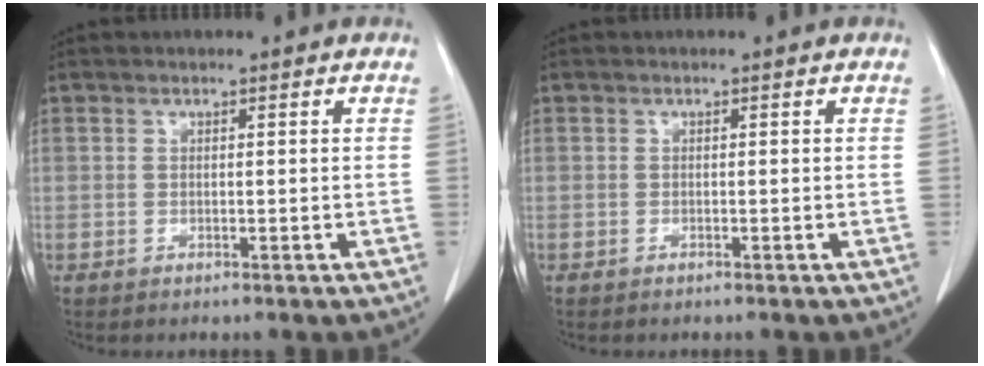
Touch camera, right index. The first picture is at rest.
{"total": 0.0}